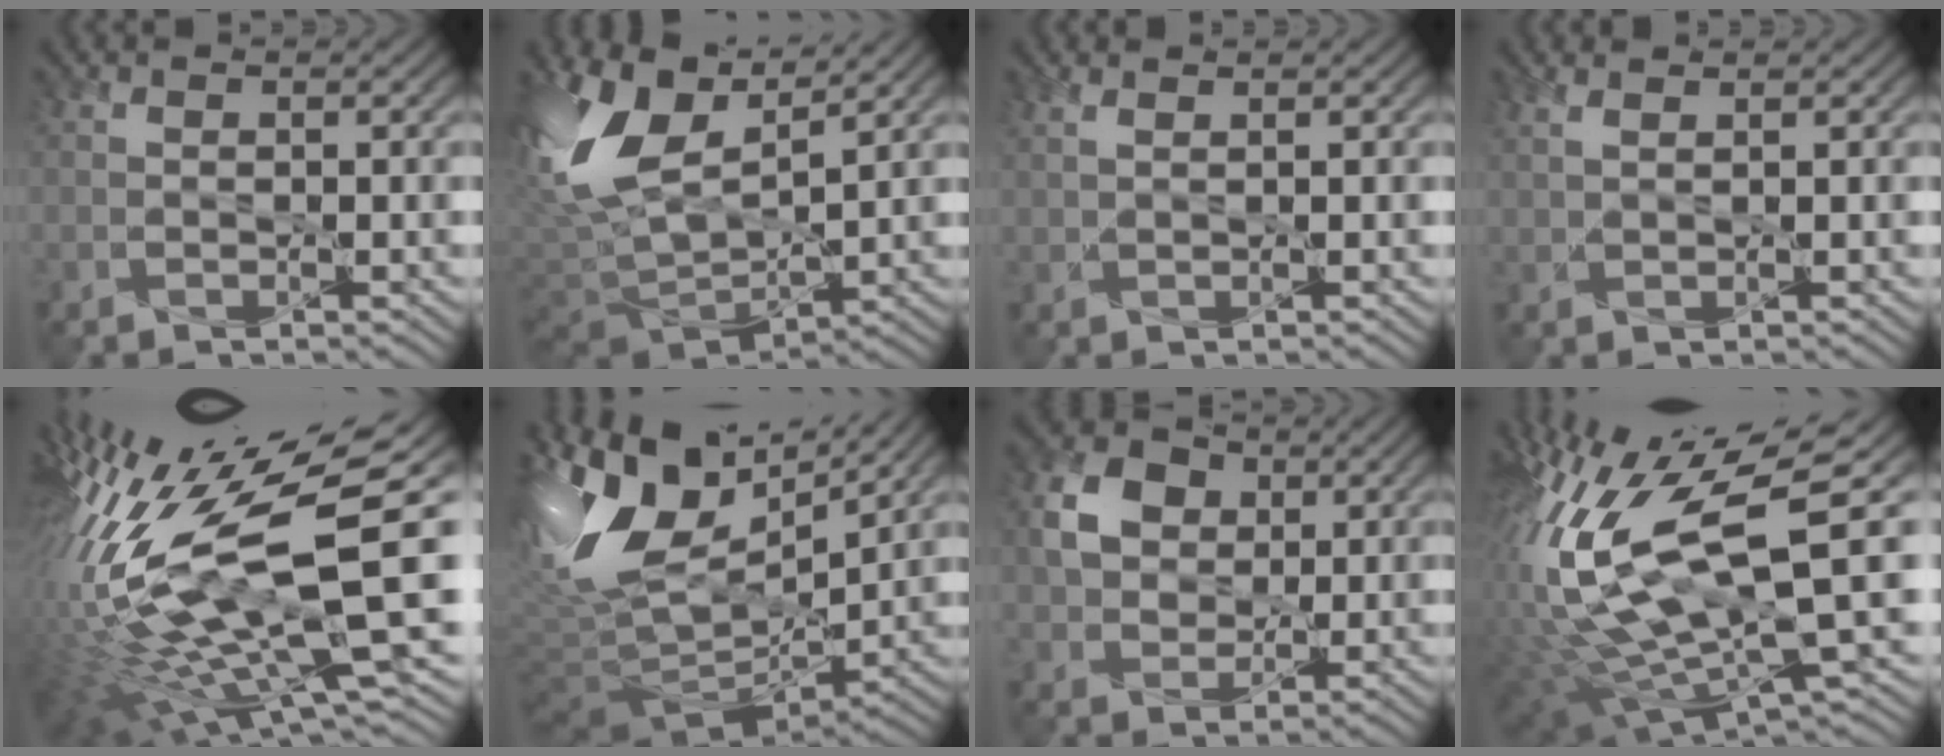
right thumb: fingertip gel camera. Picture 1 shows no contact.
{"total": 12.8, "force": [2.6, 5.8, 11.1], "torque": [-0.266, 0.013, 0.043]}
{"total": 1.4, "force": [1.2, 0.2, 0.7], "torque": [-0.024, 0.003, 0.026]}
{"total": 1.7, "force": [1.4, 0.3, 0.9], "torque": [-0.027, 0.002, 0.032]}
{"total": 19.6, "force": [0.1, 6.5, 18.4], "torque": [-0.372, -0.023, 0.011]}
{"total": 15.2, "force": [5.6, 7.7, 11.8], "torque": [-0.255, 0.020, 0.094]}
{"total": 6.2, "force": [1.5, 5.1, 3.3], "torque": [-0.082, 0.009, 0.019]}
{"total": 17.8, "force": [2.5, 5.8, 16.7], "torque": [-0.365, -0.022, 0.064]}